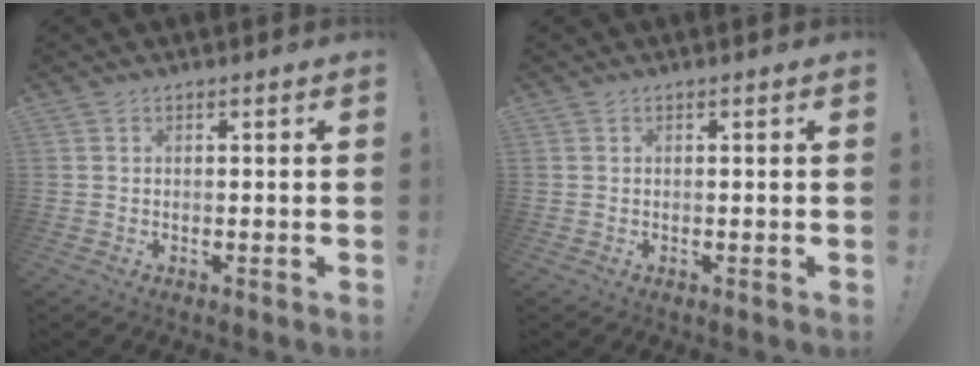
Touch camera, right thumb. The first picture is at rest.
{"total": 0.0}